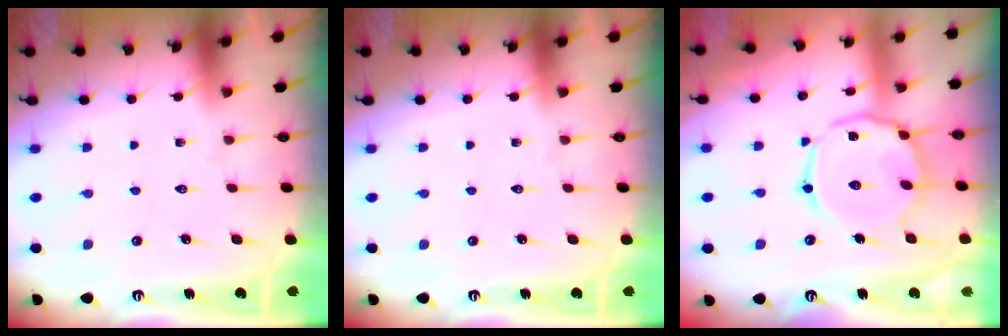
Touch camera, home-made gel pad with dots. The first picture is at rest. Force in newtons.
{"total": 0.0}
{"total": 13.1, "press": 13.1, "slide": 0.9}